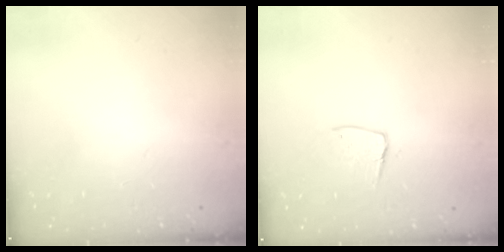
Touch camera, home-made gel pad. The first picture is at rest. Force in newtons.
{"total": 7.0, "press": 7.0, "slide": 0.5}